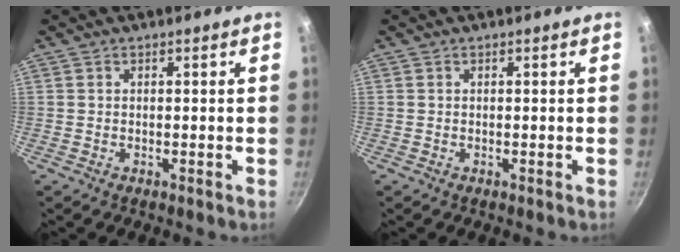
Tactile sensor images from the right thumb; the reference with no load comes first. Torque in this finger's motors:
{"motor_torque": [-0.02, 0.01, 0.04, 0.37, 0.02]}